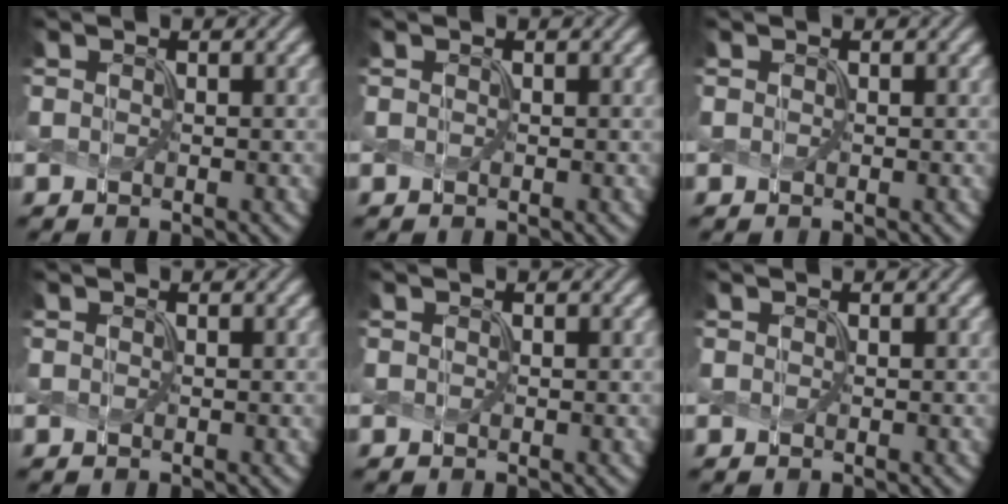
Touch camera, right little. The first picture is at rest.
{"total": 0.0}
{"total": 0.0}
{"total": 0.0}
{"total": 0.0}
{"total": 0.0}